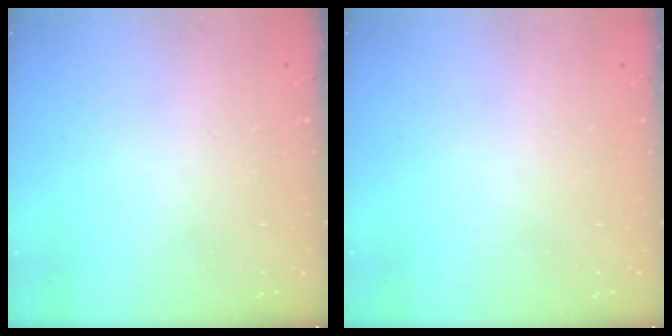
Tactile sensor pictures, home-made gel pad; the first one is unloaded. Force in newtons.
{"total": 0.0}